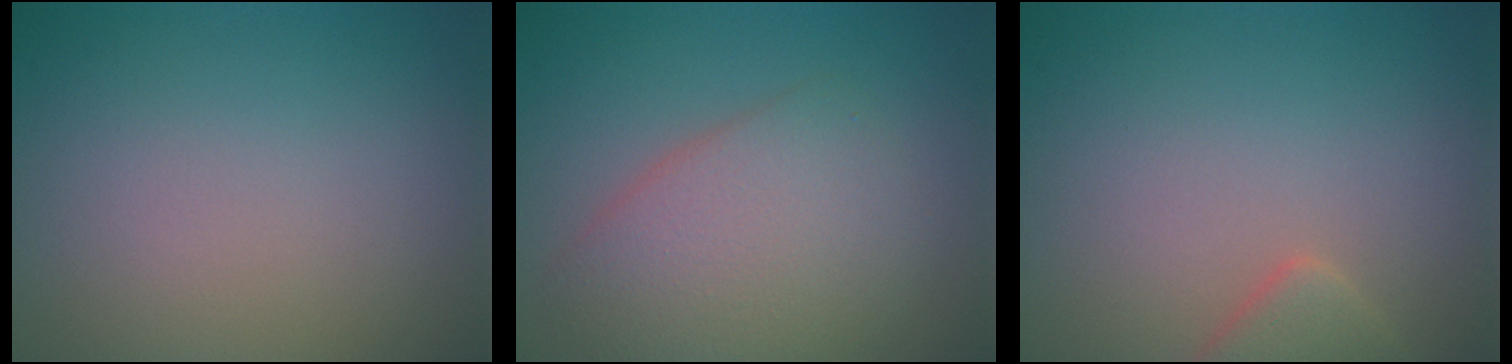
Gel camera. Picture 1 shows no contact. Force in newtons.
{"total": 4.6, "press": 4.6, "slide": 0.1}
{"total": 2.3, "press": 2.3, "slide": 0.2}